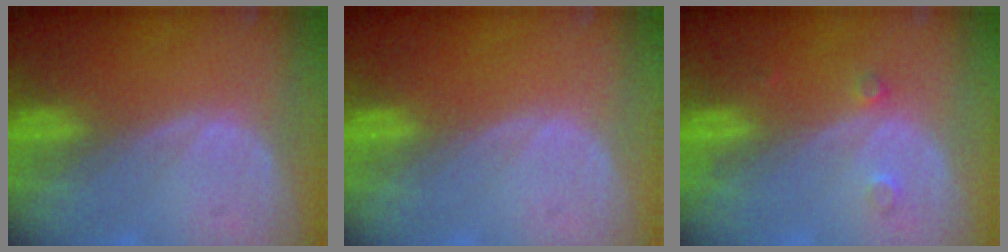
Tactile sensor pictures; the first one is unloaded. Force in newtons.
{"total": 0.0}
{"total": 1.9, "press": 1.6, "slide": 1.0}